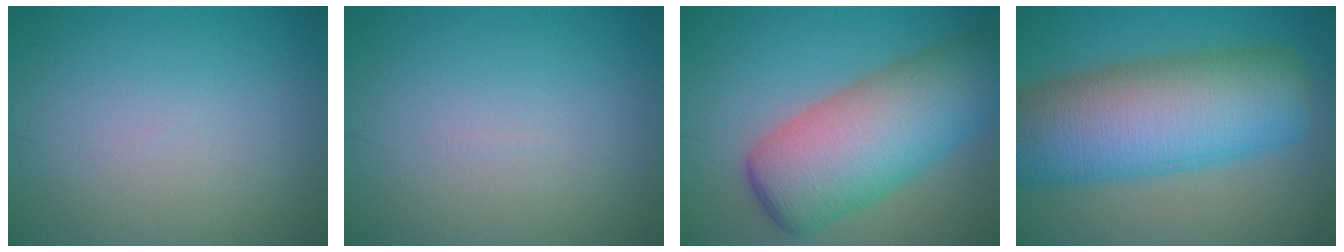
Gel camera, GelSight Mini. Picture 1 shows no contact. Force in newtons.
{"total": 0.0}
{"total": 10.3, "press": 10.3, "slide": 0.4}
{"total": 13.4, "press": 13.4, "slide": 0.5}